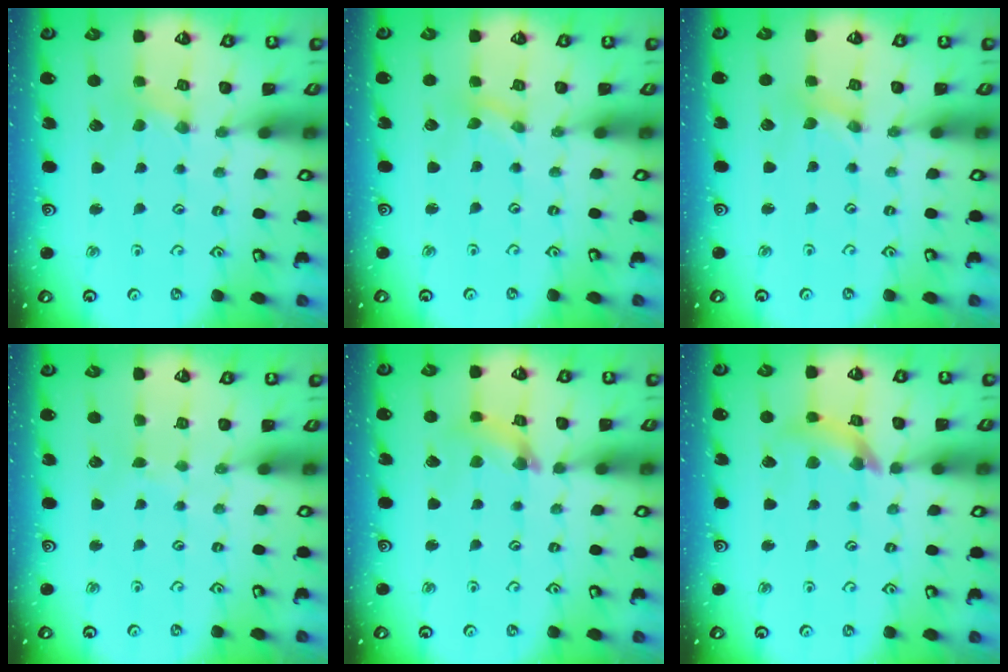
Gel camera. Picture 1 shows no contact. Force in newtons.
{"total": 0.0}
{"total": 0.0}
{"total": 1.7, "press": 1.7, "slide": 0.2}
{"total": 4.6, "press": 4.6, "slide": 0.5}
{"total": 10.9, "press": 10.8, "slide": 1.4}